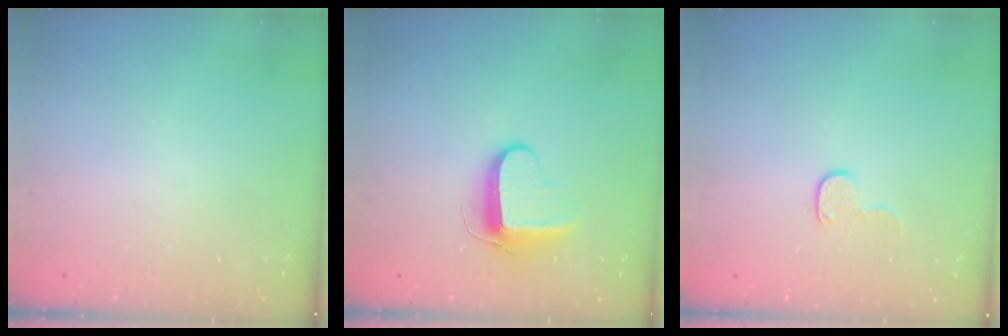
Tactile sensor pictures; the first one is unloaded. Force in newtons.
{"total": 9.8, "press": 9.7, "slide": 1.1}
{"total": 5.6, "press": 5.5, "slide": 0.5}